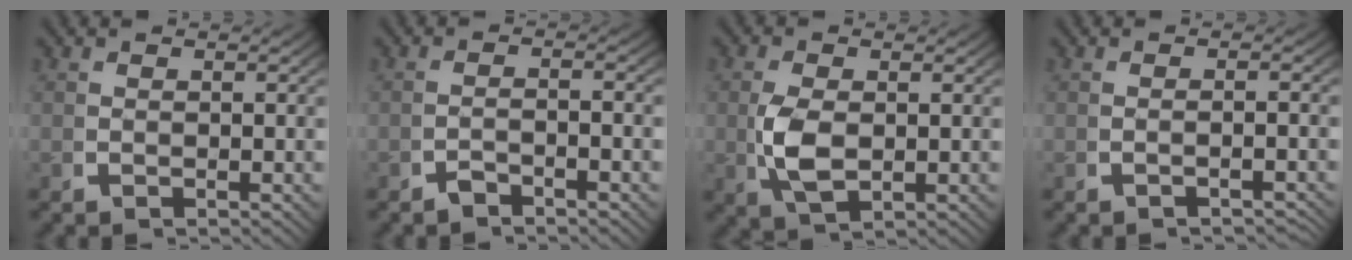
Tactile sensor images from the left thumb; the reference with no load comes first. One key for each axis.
{"total": 1.7, "fx": -1.6, "fy": 0.1, "fz": 0.7, "tx": -0.008, "ty": 0.006, "tz": -0.030}
{"total": 4.5, "fx": 0.0, "fy": 2.8, "fz": 3.6, "tx": -0.097, "ty": -0.016, "tz": 0.015}
{"total": 2.0, "fx": -1.8, "fy": 0.0, "fz": 0.8, "tx": -0.017, "ty": 0.007, "tz": -0.029}